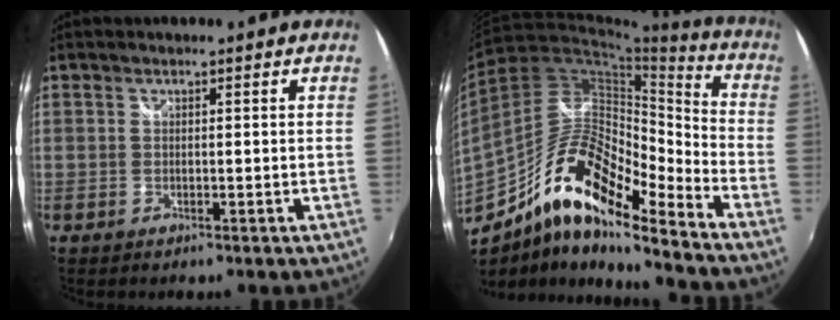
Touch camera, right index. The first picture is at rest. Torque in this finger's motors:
{"motor_torque": [0.63, -0.78, 0.44, 0.08]}